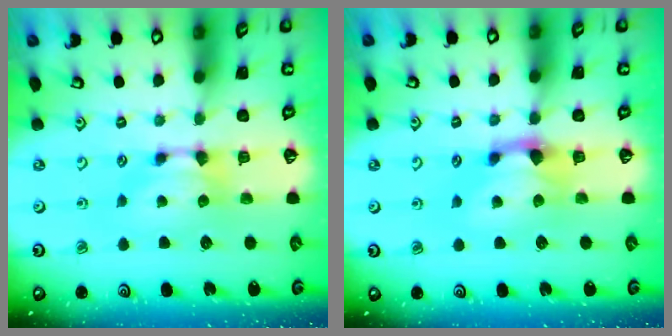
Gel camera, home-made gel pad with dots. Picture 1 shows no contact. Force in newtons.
{"total": 1.2, "press": 0.5, "slide": 1.1}